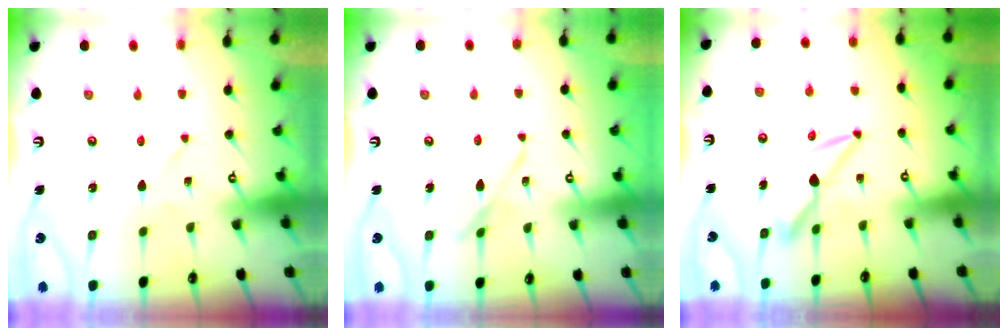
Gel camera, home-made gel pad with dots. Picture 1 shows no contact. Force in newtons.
{"total": 8.7, "press": 8.7, "slide": 0.6}
{"total": 7.8, "press": 7.7, "slide": 1.0}